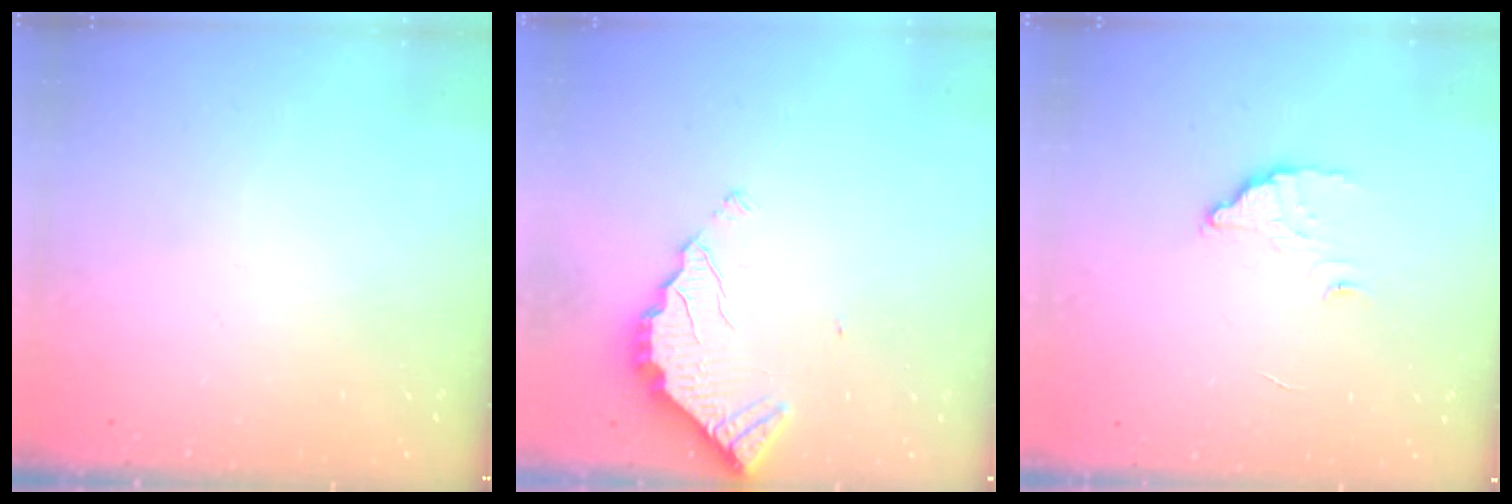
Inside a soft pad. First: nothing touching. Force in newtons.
{"total": 3.3, "press": 3.3, "slide": 0.3}
{"total": 2.6, "press": 2.6, "slide": 0.1}